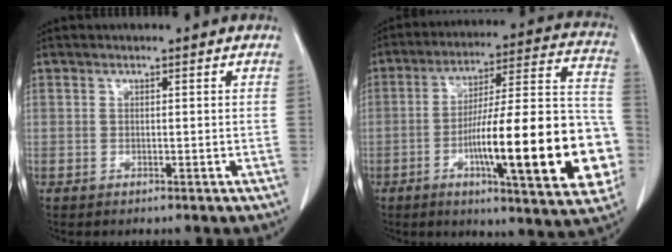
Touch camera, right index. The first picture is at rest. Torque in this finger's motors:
{"motor_torque": [2.14, 0.00, 0.84, 0.21]}